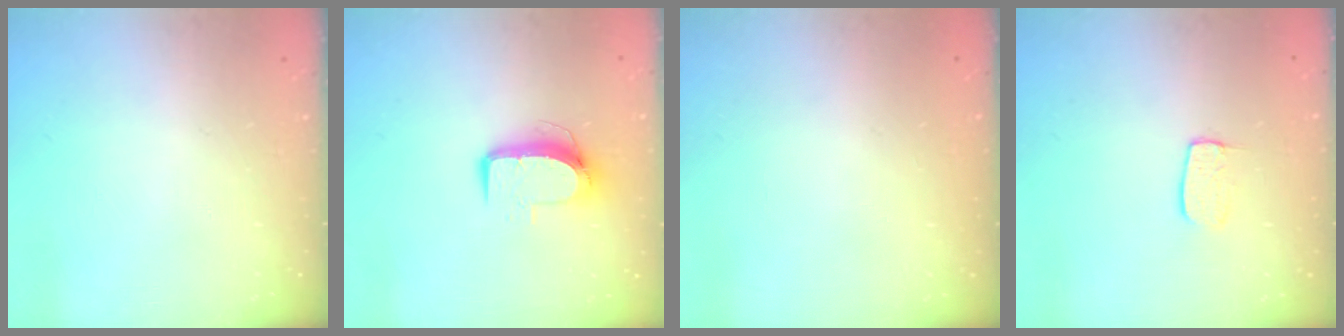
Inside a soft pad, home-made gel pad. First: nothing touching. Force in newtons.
{"total": 9.1, "press": 9.1, "slide": 0.9}
{"total": 0.0}
{"total": 5.6, "press": 5.6, "slide": 0.2}